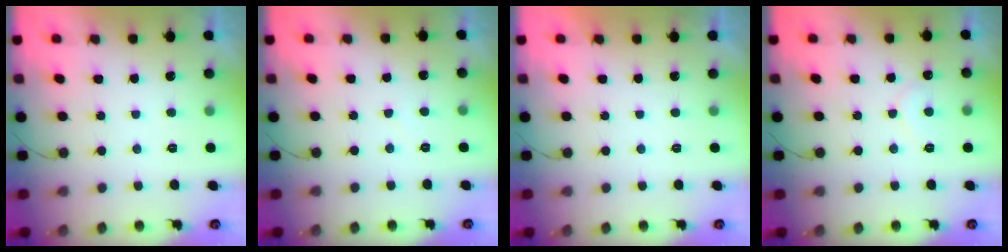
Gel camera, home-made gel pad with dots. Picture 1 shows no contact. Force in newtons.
{"total": 2.9, "press": 2.9, "slide": 0.2}
{"total": 1.9, "press": 1.9, "slide": 0.1}
{"total": 5.5, "press": 5.5, "slide": 0.4}